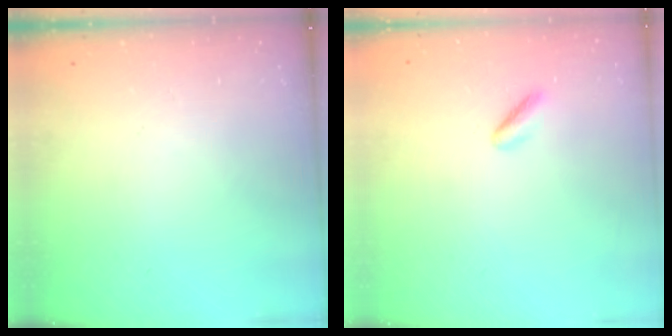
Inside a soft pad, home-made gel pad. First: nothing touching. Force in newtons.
{"total": 1.5, "press": 1.2, "slide": 0.8}